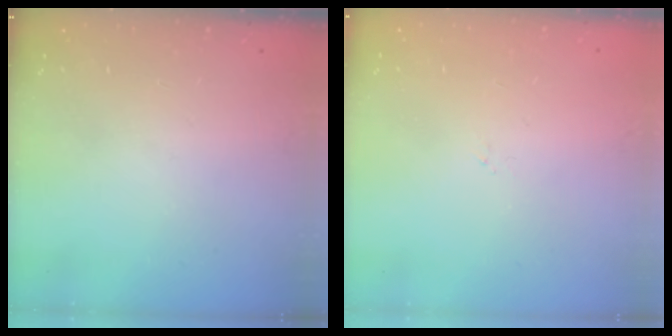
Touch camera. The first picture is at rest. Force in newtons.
{"total": 0.0}